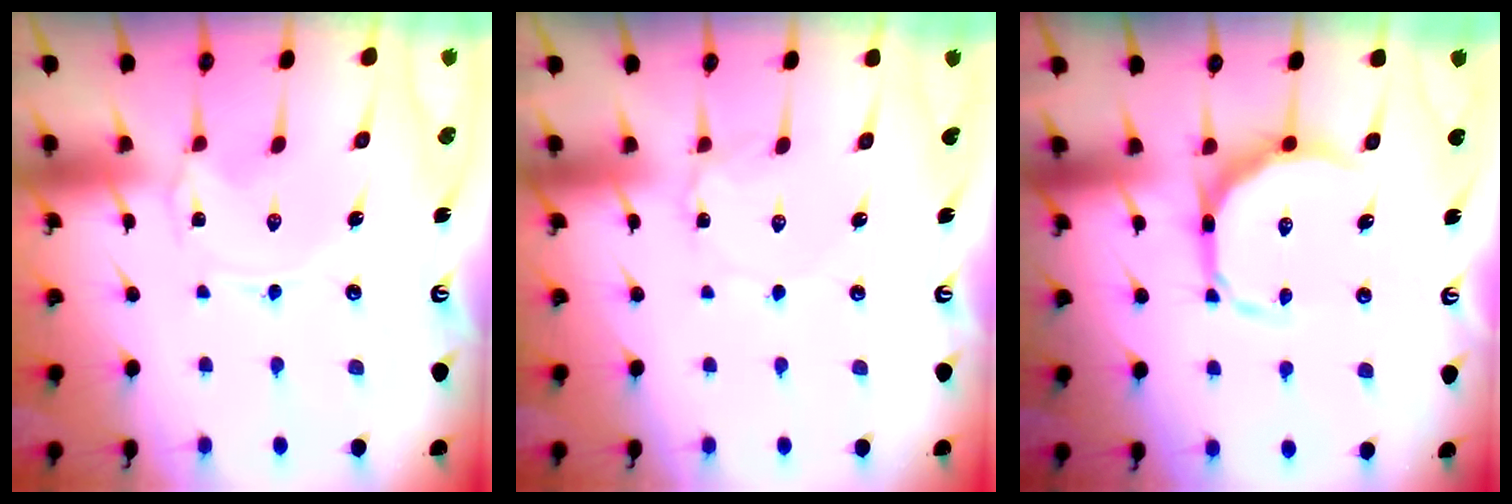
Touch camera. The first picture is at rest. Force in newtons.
{"total": 1.4, "press": 1.3, "slide": 0.1}
{"total": 10.4, "press": 10.4, "slide": 0.2}